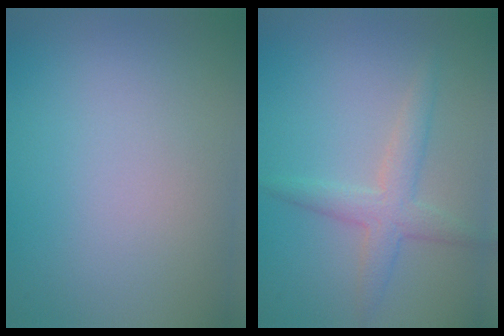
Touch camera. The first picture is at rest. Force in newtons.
{"total": 2.8, "press": 2.8, "slide": 0.0}